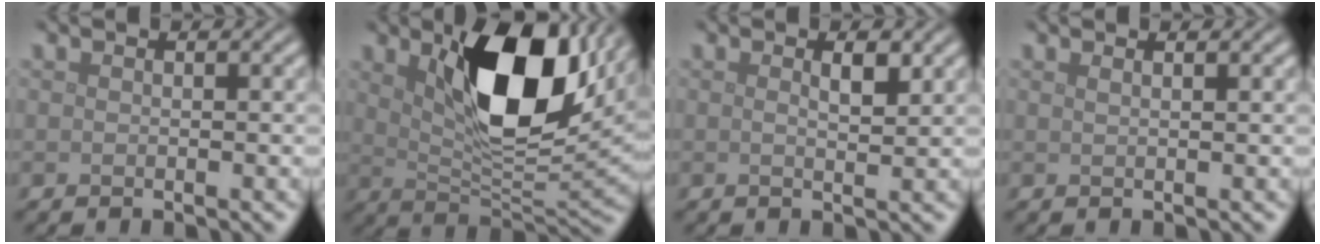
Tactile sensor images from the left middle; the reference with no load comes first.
{"total": 11.6, "force": [3.8, 5.1, 9.6], "torque": [-0.159, -0.002, 0.063]}
{"total": 1.6, "force": [0.6, 0.3, 1.5], "torque": [-0.024, 0.000, 0.007]}
{"total": 1.3, "force": [0.8, 0.6, 0.9], "torque": [-0.002, 0.001, -0.001]}